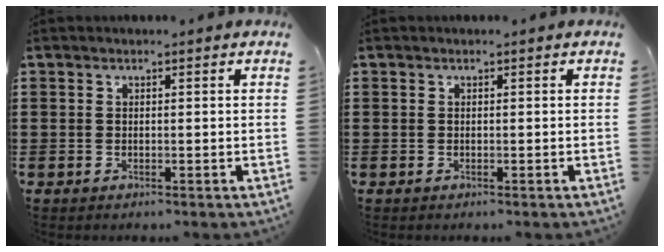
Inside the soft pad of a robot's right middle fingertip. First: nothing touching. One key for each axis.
{"total": 0.0}